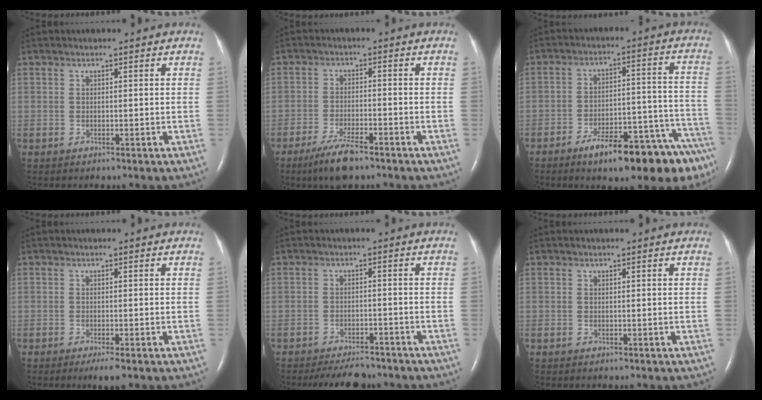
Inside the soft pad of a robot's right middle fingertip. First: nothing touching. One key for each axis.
{"total": 6.3, "fx": -4.5, "fy": 1.1, "fz": 4.2, "tx": -0.094, "ty": -0.013, "tz": -0.079}
{"total": 17.2, "fx": -12.6, "fy": 3.1, "fz": 11.3, "tx": -0.090, "ty": 0.044, "tz": -0.183}
{"total": 2.2, "fx": -1.3, "fy": 0.2, "fz": 1.7, "tx": -0.029, "ty": -0.007, "tz": -0.021}
{"total": 6.3, "fx": -5.7, "fy": 1.9, "fz": 2.0, "tx": -0.028, "ty": -0.007, "tz": -0.084}
{"total": 0.0}